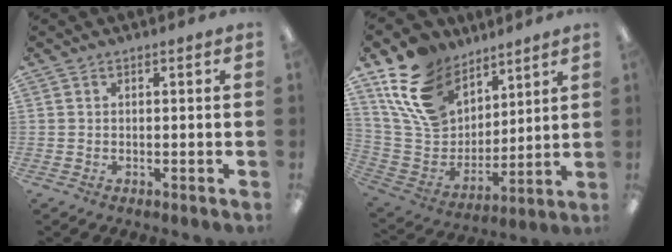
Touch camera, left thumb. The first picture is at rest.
{"total": 18.8, "force": [12.0, 12.0, 8.2], "torque": [-0.184, -0.056, 0.230]}